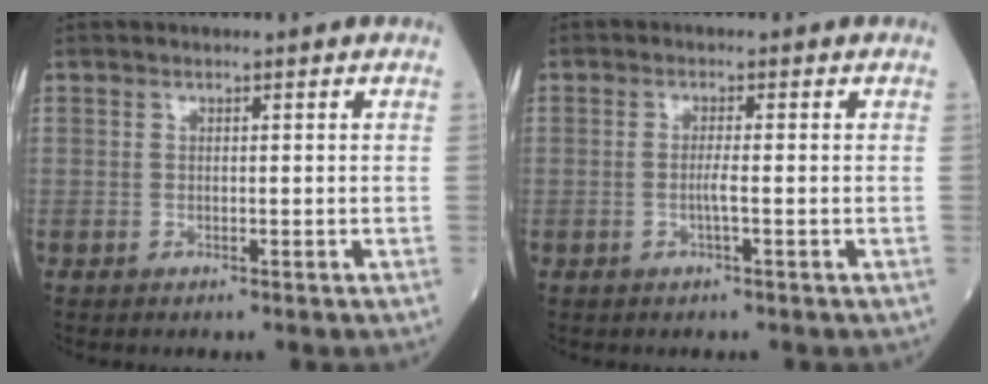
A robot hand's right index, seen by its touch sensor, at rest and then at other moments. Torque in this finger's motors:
{"motor_torque": [0.02, 0.03, -0.01, 0.00]}